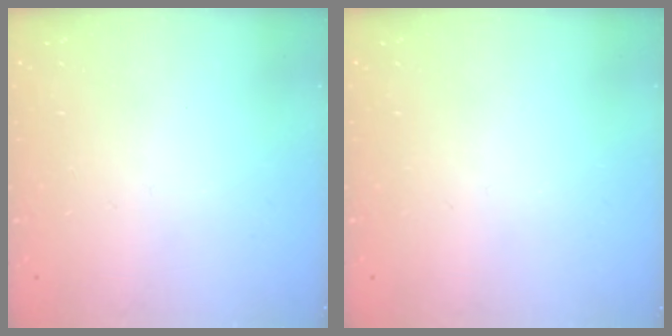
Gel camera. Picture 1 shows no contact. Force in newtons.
{"total": 0.0}